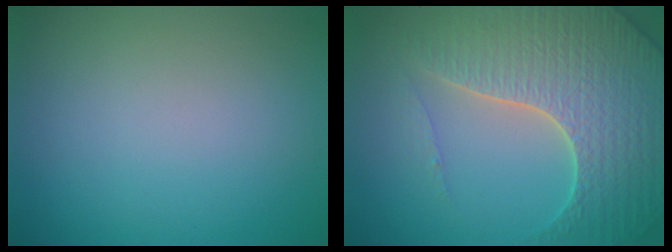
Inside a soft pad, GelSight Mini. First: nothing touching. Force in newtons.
{"total": 7.1, "press": 6.9, "slide": 1.8}